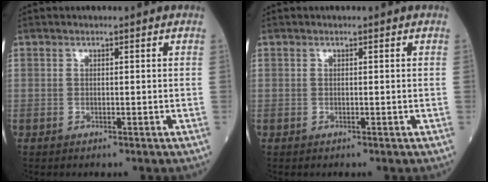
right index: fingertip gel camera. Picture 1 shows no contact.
{"total": 0.0}